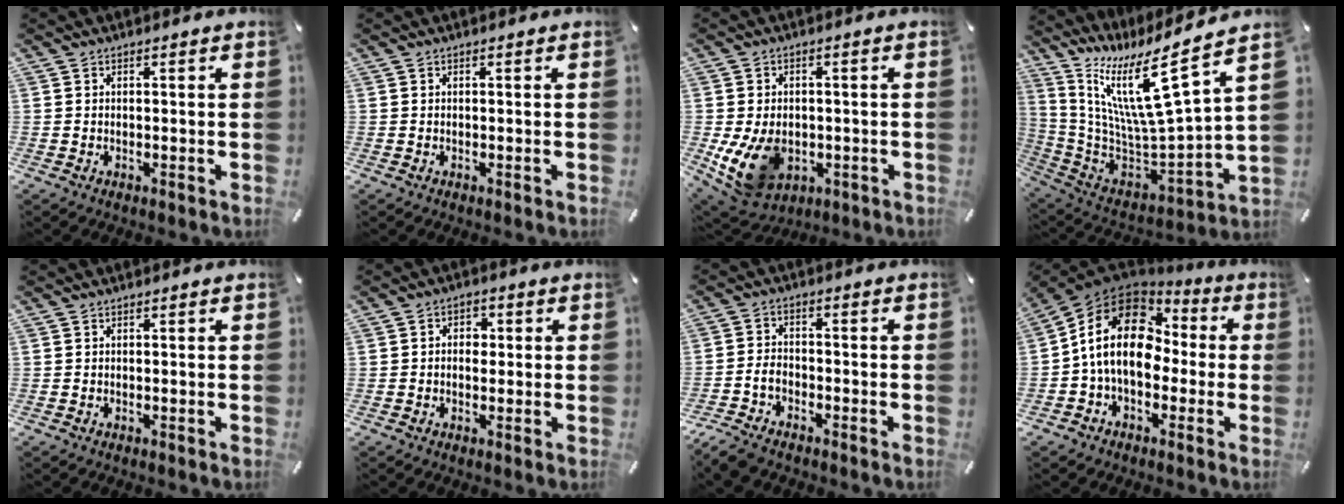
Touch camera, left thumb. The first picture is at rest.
{"total": 0.0}
{"total": 11.8, "force": [-2.8, 8.9, 7.1], "torque": [-0.143, 0.003, -0.047]}
{"total": 18.1, "force": [10.5, 4.1, 14.1], "torque": [-0.276, -0.098, 0.167]}
{"total": 0.0}
{"total": 3.4, "force": [-0.4, 2.8, 1.9], "torque": [-0.024, 0.004, -0.014]}
{"total": 5.2, "force": [-3.3, 3.2, 2.4], "torque": [-0.059, 0.015, -0.067]}
{"total": 16.6, "force": [-0.1, 12.4, 11.1], "torque": [-0.237, 0.027, -0.006]}